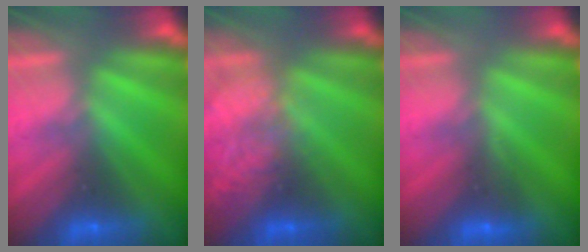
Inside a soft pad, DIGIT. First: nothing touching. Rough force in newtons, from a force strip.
{"total": 2.1}
{"total": 2.8}